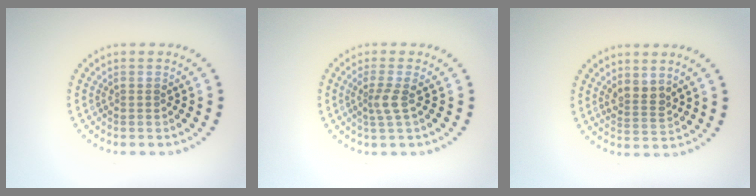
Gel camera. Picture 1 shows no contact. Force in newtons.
{"total": 1.9, "press": 1.4, "slide": 1.3}
{"total": 2.1, "press": 1.7, "slide": 1.2}